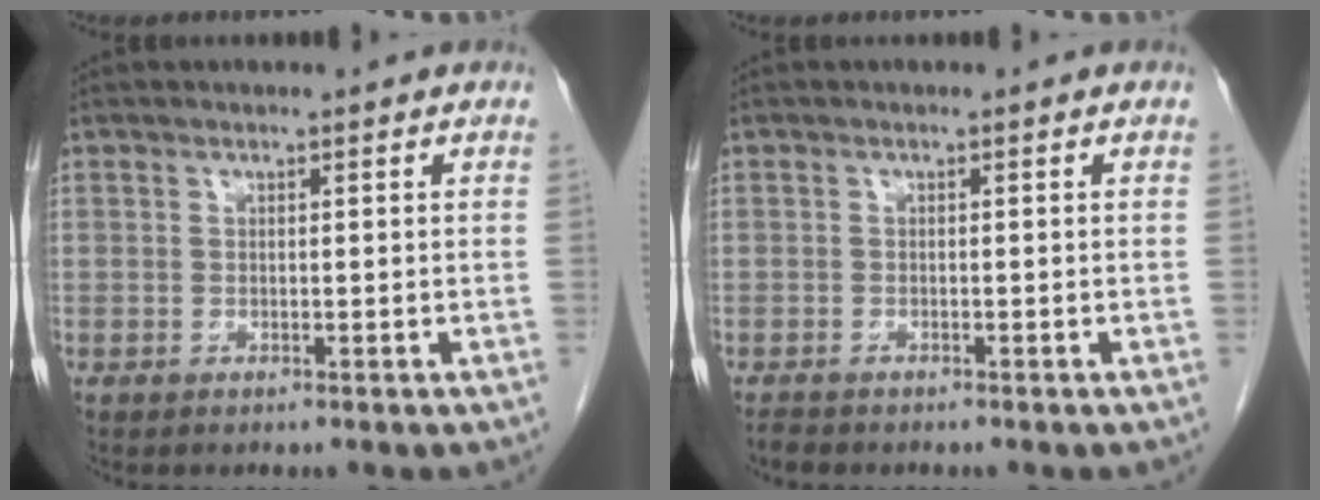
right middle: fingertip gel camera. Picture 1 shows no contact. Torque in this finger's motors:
{"motor_torque": [0.24, 0.00, 0.01, -0.01]}